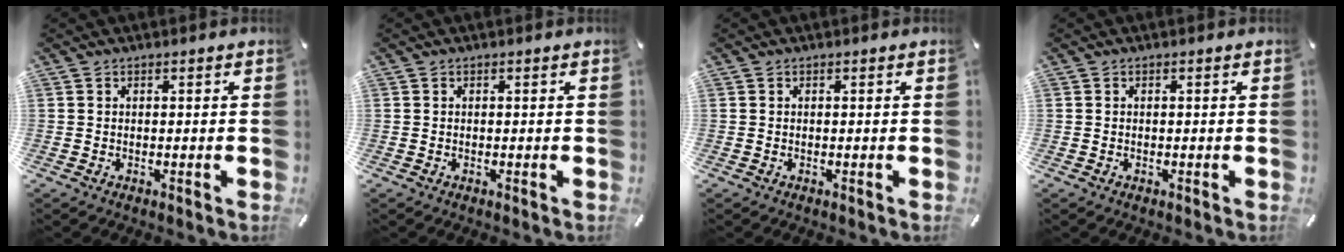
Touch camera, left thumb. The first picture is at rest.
{"total": 0.0}
{"total": 0.0}
{"total": 0.0}